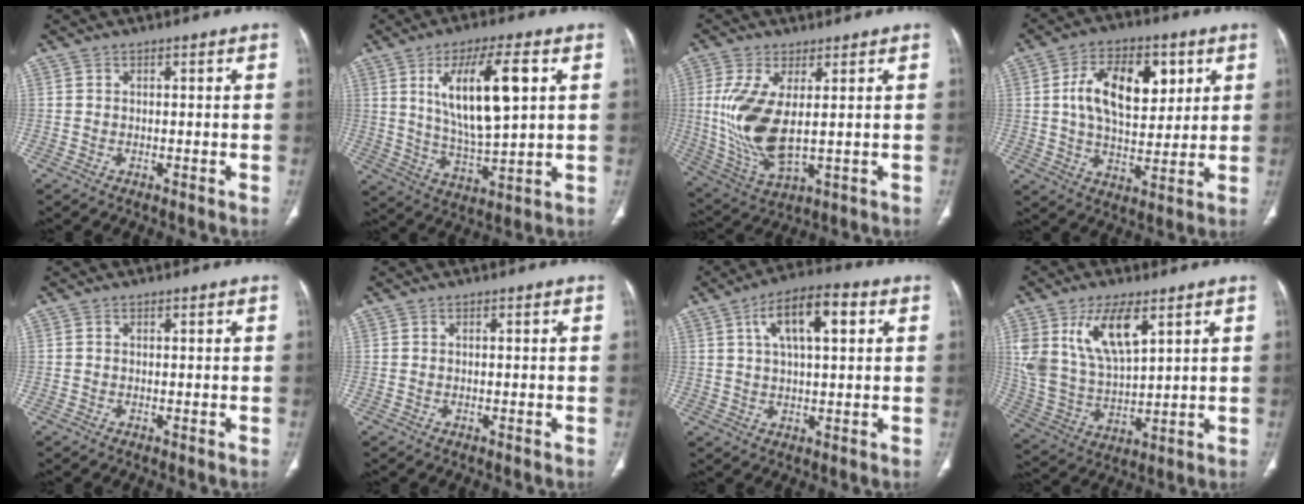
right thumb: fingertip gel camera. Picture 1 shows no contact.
{"total": 15.4, "force": [4.6, 4.7, 13.9], "torque": [-0.241, -0.015, 0.087]}
{"total": 12.8, "force": [1.3, 5.2, 11.6], "torque": [-0.259, -0.019, 0.040]}
{"total": 15.3, "force": [4.4, 8.7, 11.8], "torque": [-0.164, -0.010, 0.077]}
{"total": 0.0}
{"total": 0.0}
{"total": 11.3, "force": [3.8, 4.4, 9.6], "torque": [-0.155, 0.011, 0.058]}
{"total": 14.5, "force": [6.7, 6.6, 11.0], "torque": [-0.204, -0.026, 0.142]}